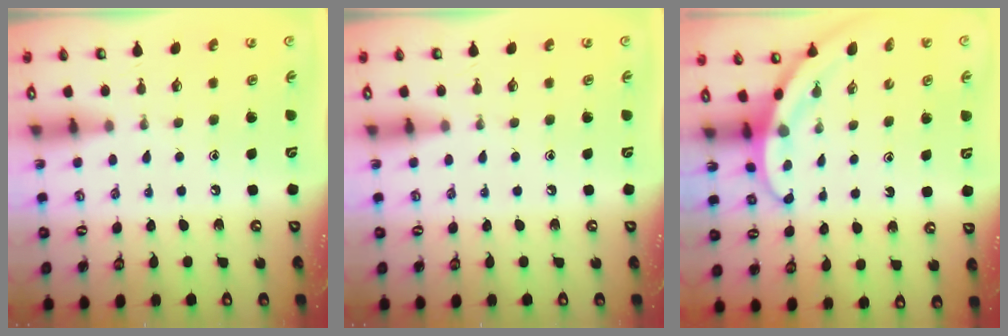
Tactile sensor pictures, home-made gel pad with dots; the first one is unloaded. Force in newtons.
{"total": 0.0}
{"total": 3.2, "press": 3.2, "slide": 0.2}